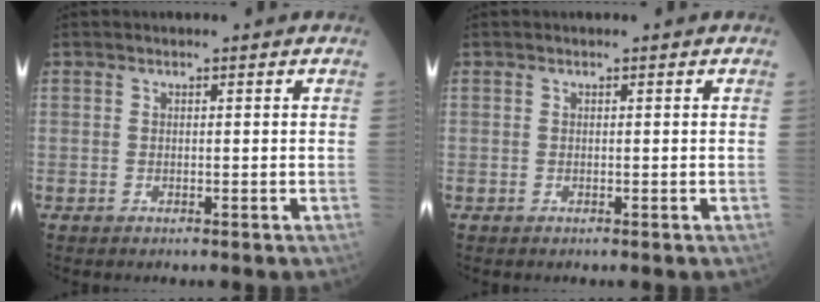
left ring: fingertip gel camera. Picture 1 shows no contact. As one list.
[{"total": 0.0}]